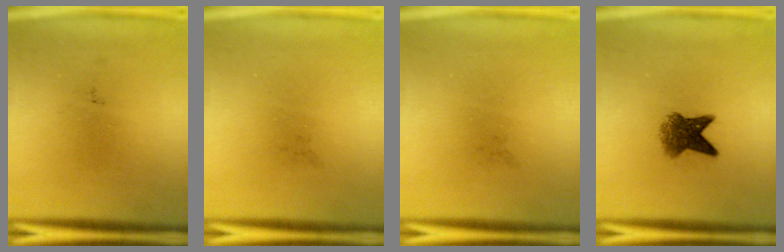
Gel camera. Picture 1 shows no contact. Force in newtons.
{"total": 0.0}
{"total": 0.0}
{"total": 5.2}